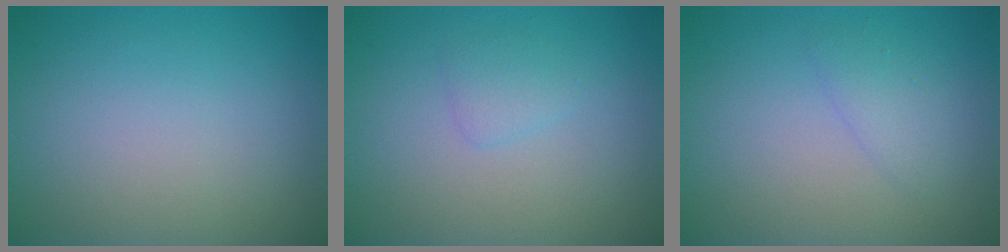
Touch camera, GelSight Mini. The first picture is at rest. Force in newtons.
{"total": 1.1, "press": 1.1, "slide": 0.0}
{"total": 1.4, "press": 1.4, "slide": 0.2}